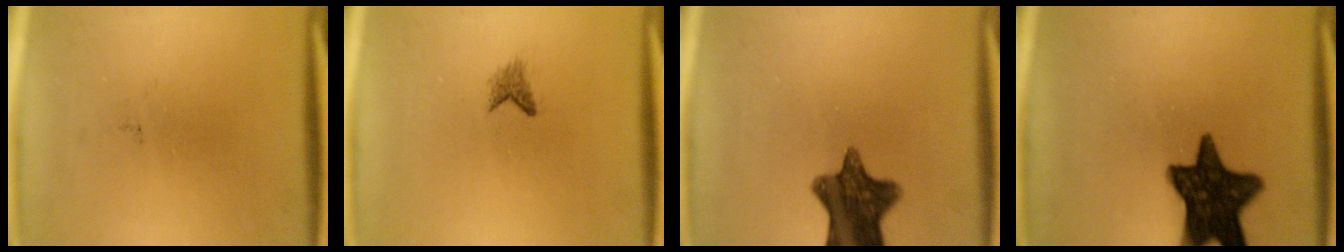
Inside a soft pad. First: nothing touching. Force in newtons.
{"total": 1.2}
{"total": 11.2}
{"total": 14.4}